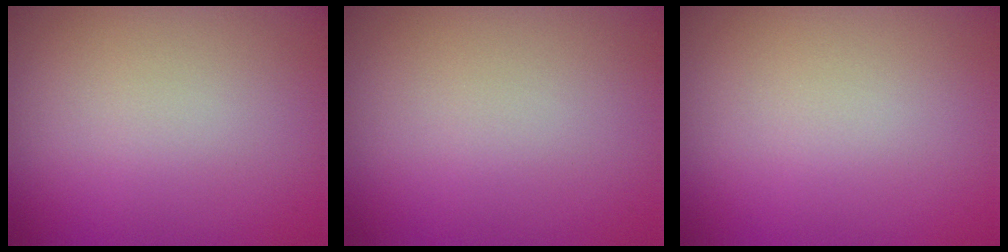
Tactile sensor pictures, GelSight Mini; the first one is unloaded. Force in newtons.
{"total": 0.0}
{"total": 0.0}